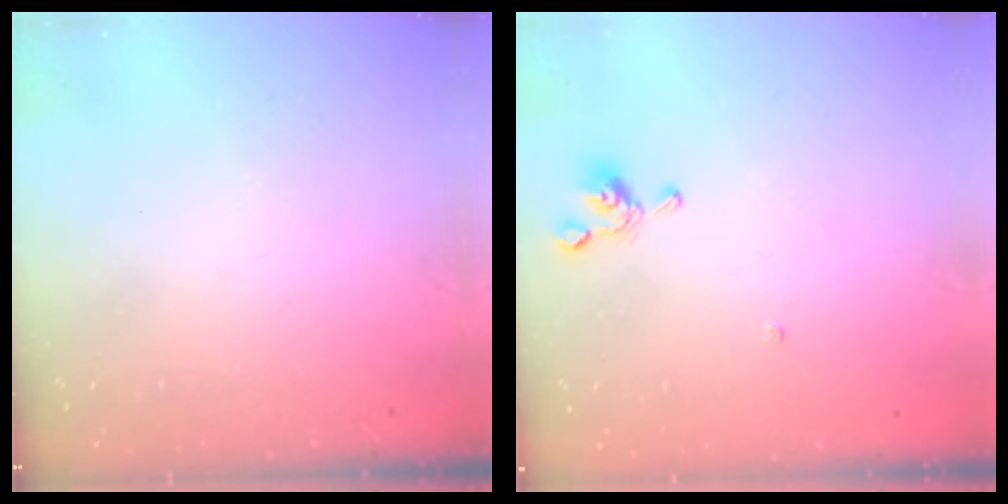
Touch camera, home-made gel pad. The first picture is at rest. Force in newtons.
{"total": 3.2, "press": 3.2, "slide": 0.5}